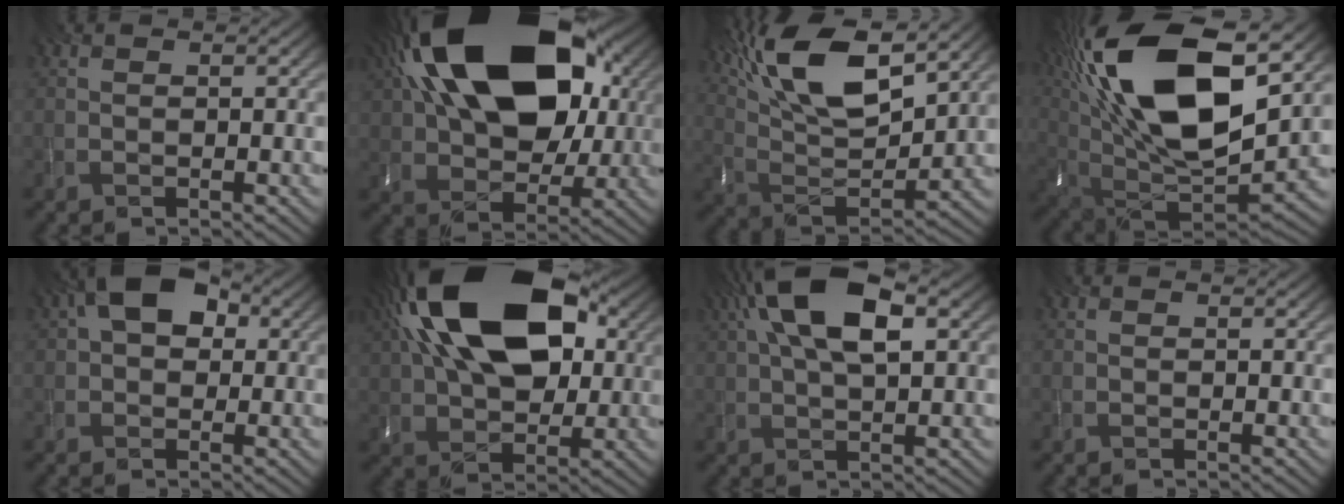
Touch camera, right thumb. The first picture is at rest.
{"total": 22.8, "force": [8.6, 13.7, 16.0], "torque": [-0.323, 0.052, 0.138]}
{"total": 16.0, "force": [9.8, 5.0, 11.6], "torque": [-0.243, 0.018, 0.159]}
{"total": 22.0, "force": [8.9, 10.0, 17.5], "torque": [-0.389, 0.035, 0.154]}
{"total": 6.2, "force": [1.6, 4.1, 4.3], "torque": [-0.078, 0.012, 0.017]}
{"total": 21.3, "force": [7.9, 12.1, 15.6], "torque": [-0.307, 0.067, 0.107]}
{"total": 11.3, "force": [4.4, 4.5, 9.5], "torque": [-0.188, 0.023, 0.068]}
{"total": 0.0}